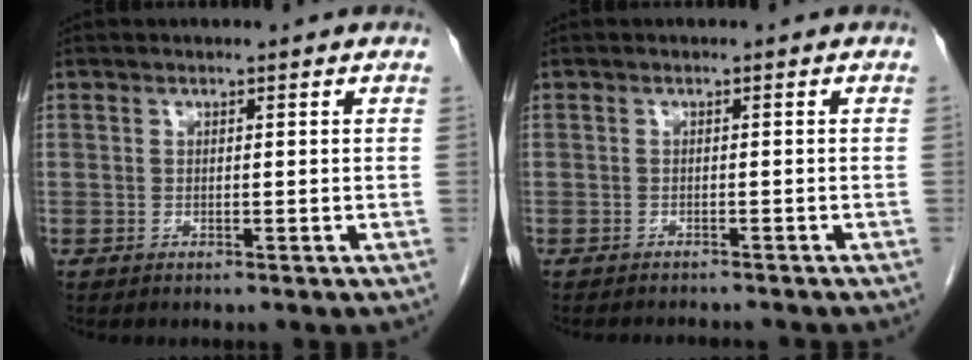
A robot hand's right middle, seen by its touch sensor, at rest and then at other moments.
{"total": 5.8, "force": [-5.4, 0.8, 1.9], "torque": [-0.017, -0.007, -0.064]}